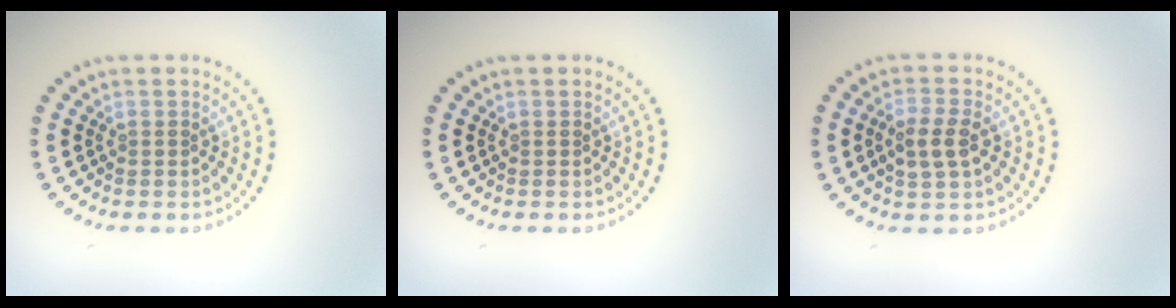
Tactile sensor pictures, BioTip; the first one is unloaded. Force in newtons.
{"total": 0.0}
{"total": 2.8, "press": 2.8, "slide": 0.6}